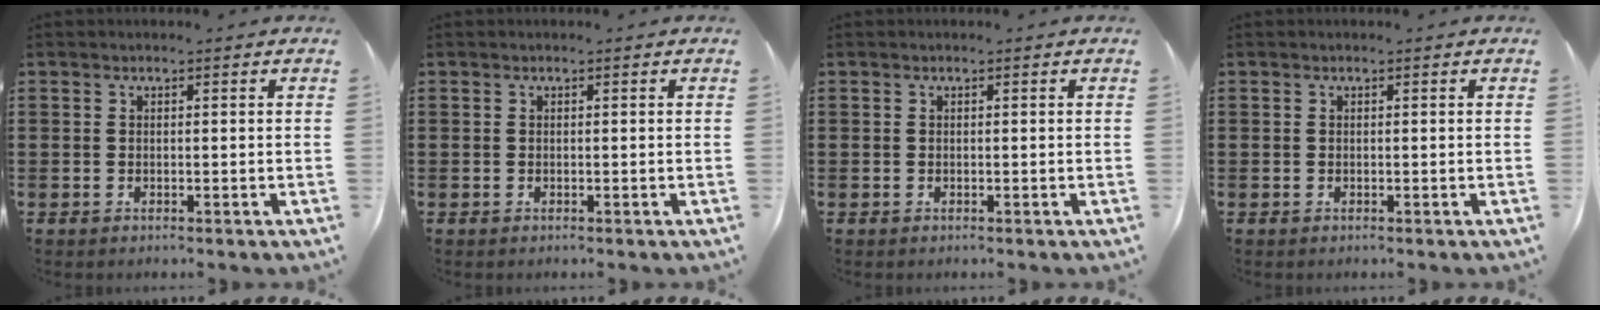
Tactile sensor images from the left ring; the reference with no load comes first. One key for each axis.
{"total": 0.0}
{"total": 0.0}
{"total": 0.0}